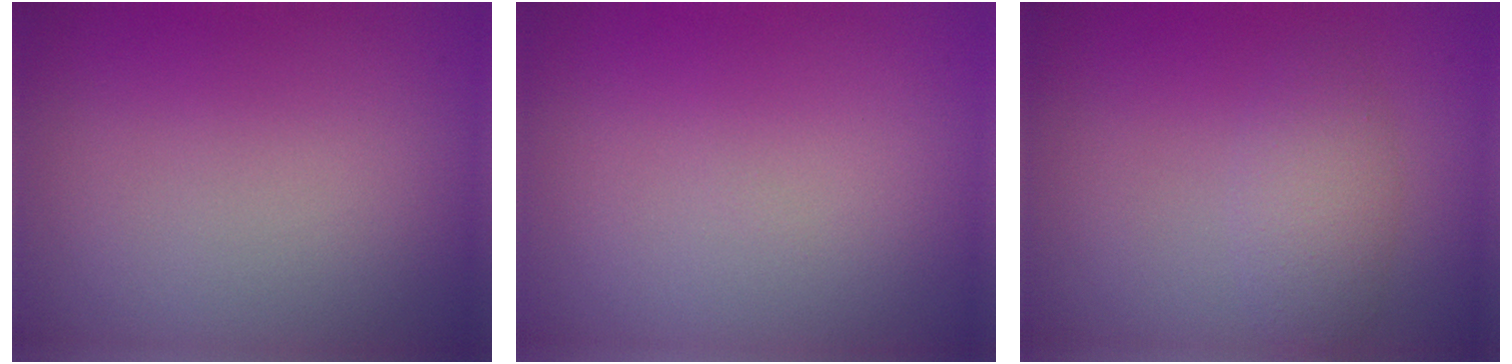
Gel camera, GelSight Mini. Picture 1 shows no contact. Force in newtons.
{"total": 0.0}
{"total": 2.4, "press": 2.4, "slide": 0.0}